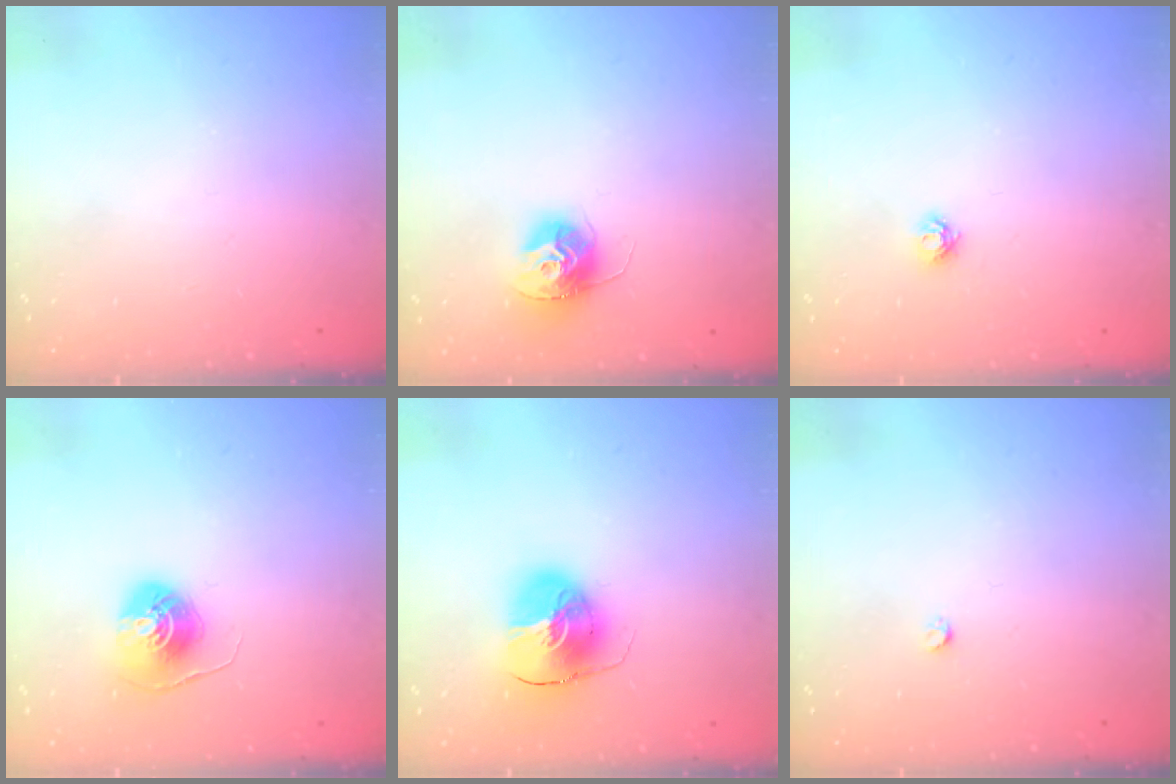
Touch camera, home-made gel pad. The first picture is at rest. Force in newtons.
{"total": 12.1, "press": 12.1, "slide": 1.1}
{"total": 5.3, "press": 5.2, "slide": 0.5}
{"total": 7.8, "press": 7.8, "slide": 0.3}
{"total": 10.6, "press": 10.5, "slide": 1.7}
{"total": 2.4, "press": 2.4, "slide": 0.3}